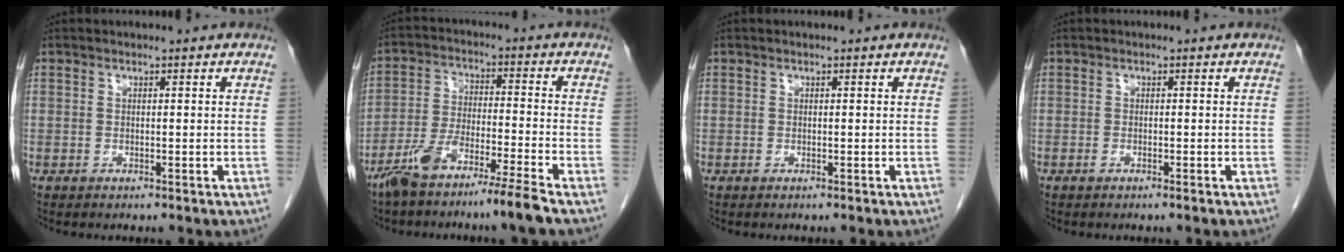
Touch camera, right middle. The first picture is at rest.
{"total": 9.2, "force": [-7.0, -0.7, 6.0], "torque": [-0.116, -0.017, -0.133]}
{"total": 0.0}
{"total": 0.6, "force": [-0.4, 0.0, 0.4], "torque": [-0.011, 0.000, -0.007]}